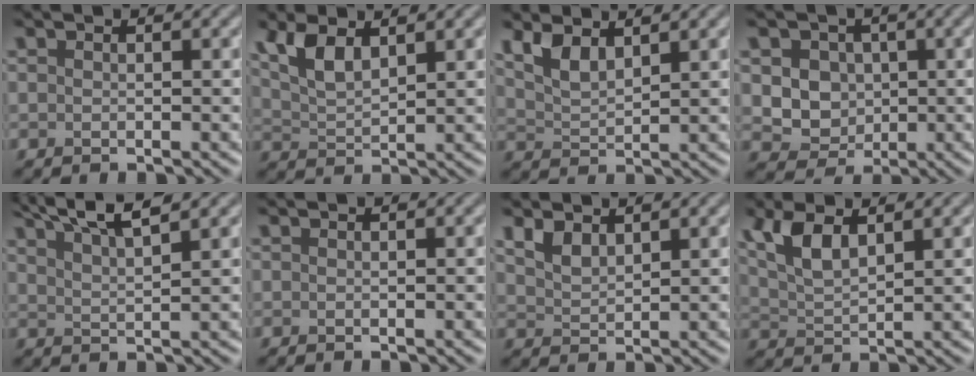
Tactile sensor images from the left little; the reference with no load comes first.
{"total": 4.0, "force": [2.3, 1.6, 2.8], "torque": [-0.069, 0.002, 0.050]}
{"total": 3.2, "force": [2.2, 1.2, 2.0], "torque": [-0.045, -0.001, 0.045]}
{"total": 5.6, "force": [1.1, 4.8, 2.5], "torque": [-0.037, 0.011, 0.015]}
{"total": 6.3, "force": [4.9, 1.3, 3.7], "torque": [-0.047, 0.021, 0.059]}
{"total": 0.0}
{"total": 2.2, "force": [1.7, 0.9, 1.1], "torque": [-0.027, -0.001, 0.038]}
{"total": 4.4, "force": [2.4, 1.7, 3.3], "torque": [-0.080, 0.004, 0.051]}